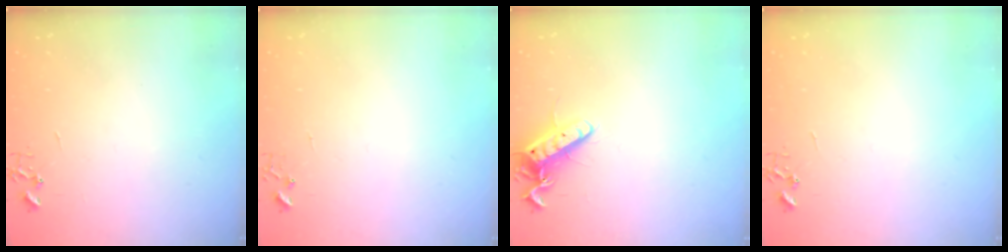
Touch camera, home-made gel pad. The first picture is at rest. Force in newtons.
{"total": 3.8, "press": 3.8, "slide": 0.5}
{"total": 12.4, "press": 12.4, "slide": 1.1}
{"total": 0.0}